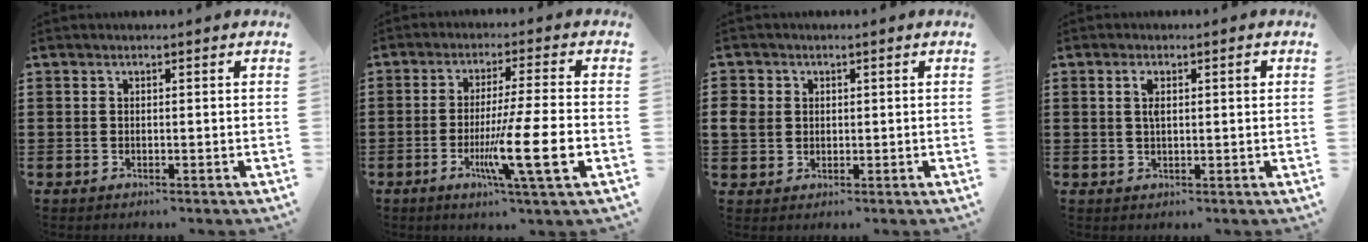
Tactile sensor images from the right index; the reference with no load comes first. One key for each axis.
{"total": 11.5, "fx": -3.4, "fy": 0.2, "fz": 11.0, "tx": -0.207, "ty": -0.019, "tz": -0.064}
{"total": 3.0, "fx": 0.5, "fy": 2.8, "fz": 1.0, "tx": -0.038, "ty": 0.007, "tz": 0.005}
{"total": 2.5, "fx": 0.6, "fy": 0.6, "fz": 2.3, "tx": -0.045, "ty": 0.003, "tz": 0.008}